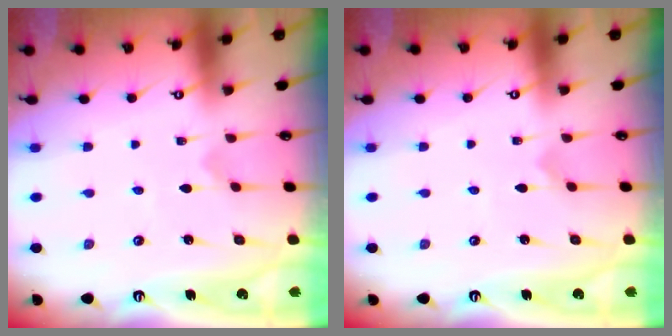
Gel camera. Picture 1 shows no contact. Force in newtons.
{"total": 0.0}